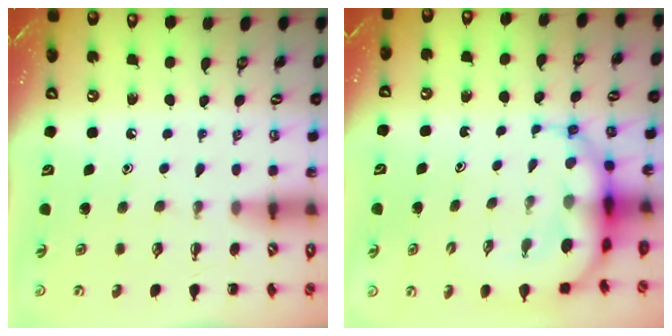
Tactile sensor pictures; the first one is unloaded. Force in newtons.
{"total": 8.7, "press": 8.3, "slide": 2.7}